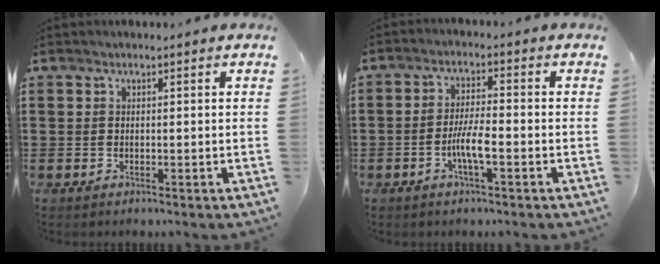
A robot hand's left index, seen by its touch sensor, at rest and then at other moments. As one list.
[{"total": 5.0, "force": [-1.9, 0.9, 4.6], "torque": [-0.091, 0.002, -0.038]}]